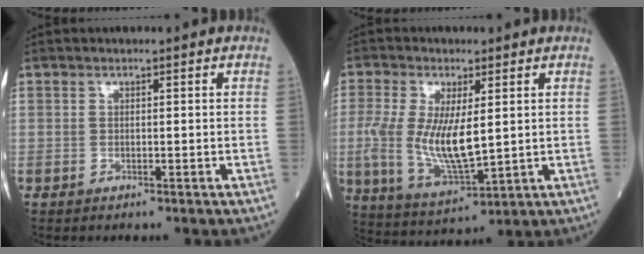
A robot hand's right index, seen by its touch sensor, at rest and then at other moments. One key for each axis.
{"total": 11.3, "fx": 0.6, "fy": 3.7, "fz": 10.6, "tx": -0.228, "ty": -0.015, "tz": 0.020}